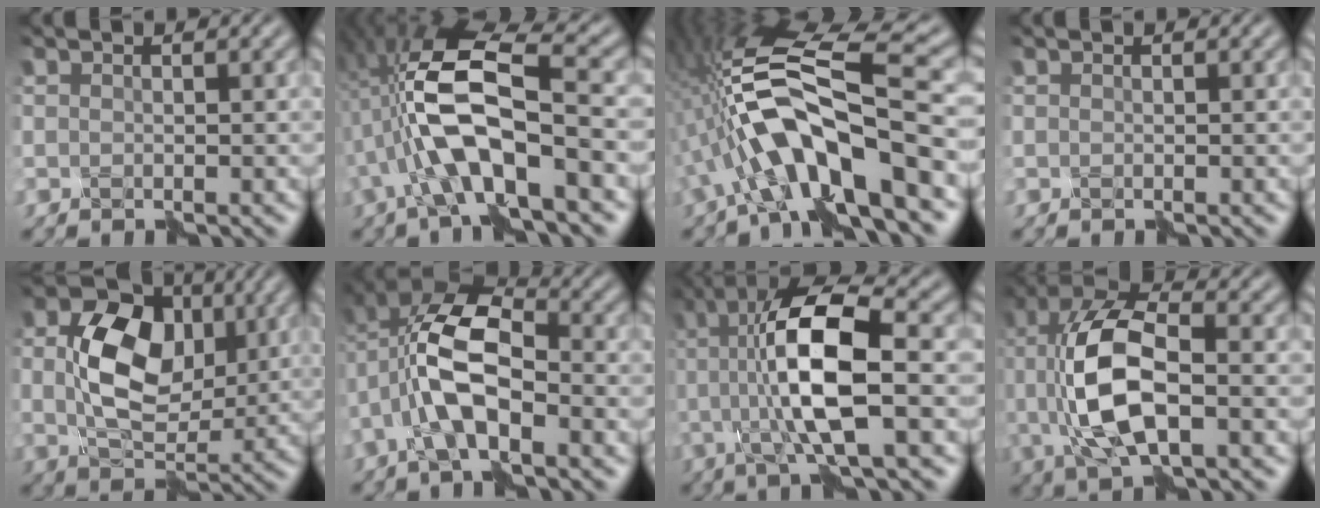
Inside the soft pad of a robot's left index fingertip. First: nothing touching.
{"total": 8.7, "force": [-1.5, 2.7, 8.1], "torque": [-0.173, 0.016, -0.027]}
{"total": 11.2, "force": [-3.4, 3.4, 10.1], "torque": [-0.187, 0.021, -0.072]}
{"total": 0.0}
{"total": 9.2, "force": [1.4, 6.2, 6.6], "torque": [-0.134, 0.001, 0.027]}
{"total": 8.9, "force": [-1.9, 4.2, 7.6], "torque": [-0.169, 0.018, -0.048]}
{"total": 9.0, "force": [-0.2, 1.9, 8.8], "torque": [-0.166, 0.007, 0.000]}
{"total": 8.7, "force": [-0.4, 3.6, 7.9], "torque": [-0.173, 0.009, -0.009]}